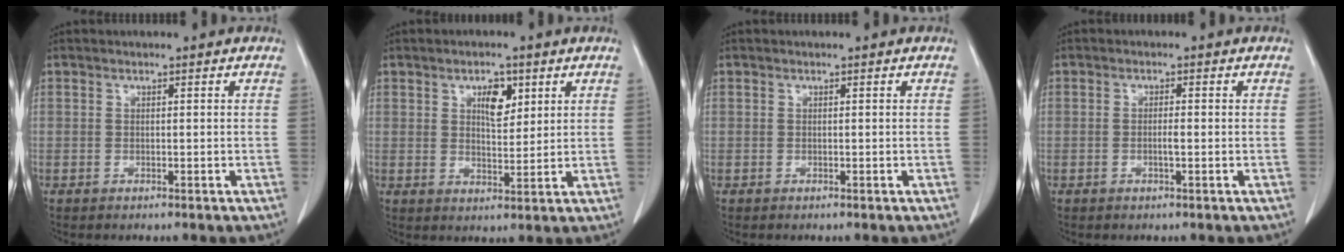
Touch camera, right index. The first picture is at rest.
{"total": 4.8, "force": [2.2, 2.2, 3.6], "torque": [-0.061, 0.001, 0.039]}
{"total": 0.0}
{"total": 1.5, "force": [-0.3, 0.1, 1.5], "torque": [-0.030, 0.000, -0.005]}